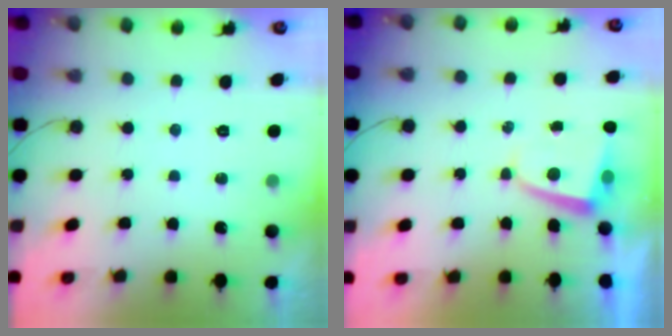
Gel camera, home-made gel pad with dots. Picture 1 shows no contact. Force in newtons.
{"total": 2.0, "press": 2.0, "slide": 0.3}